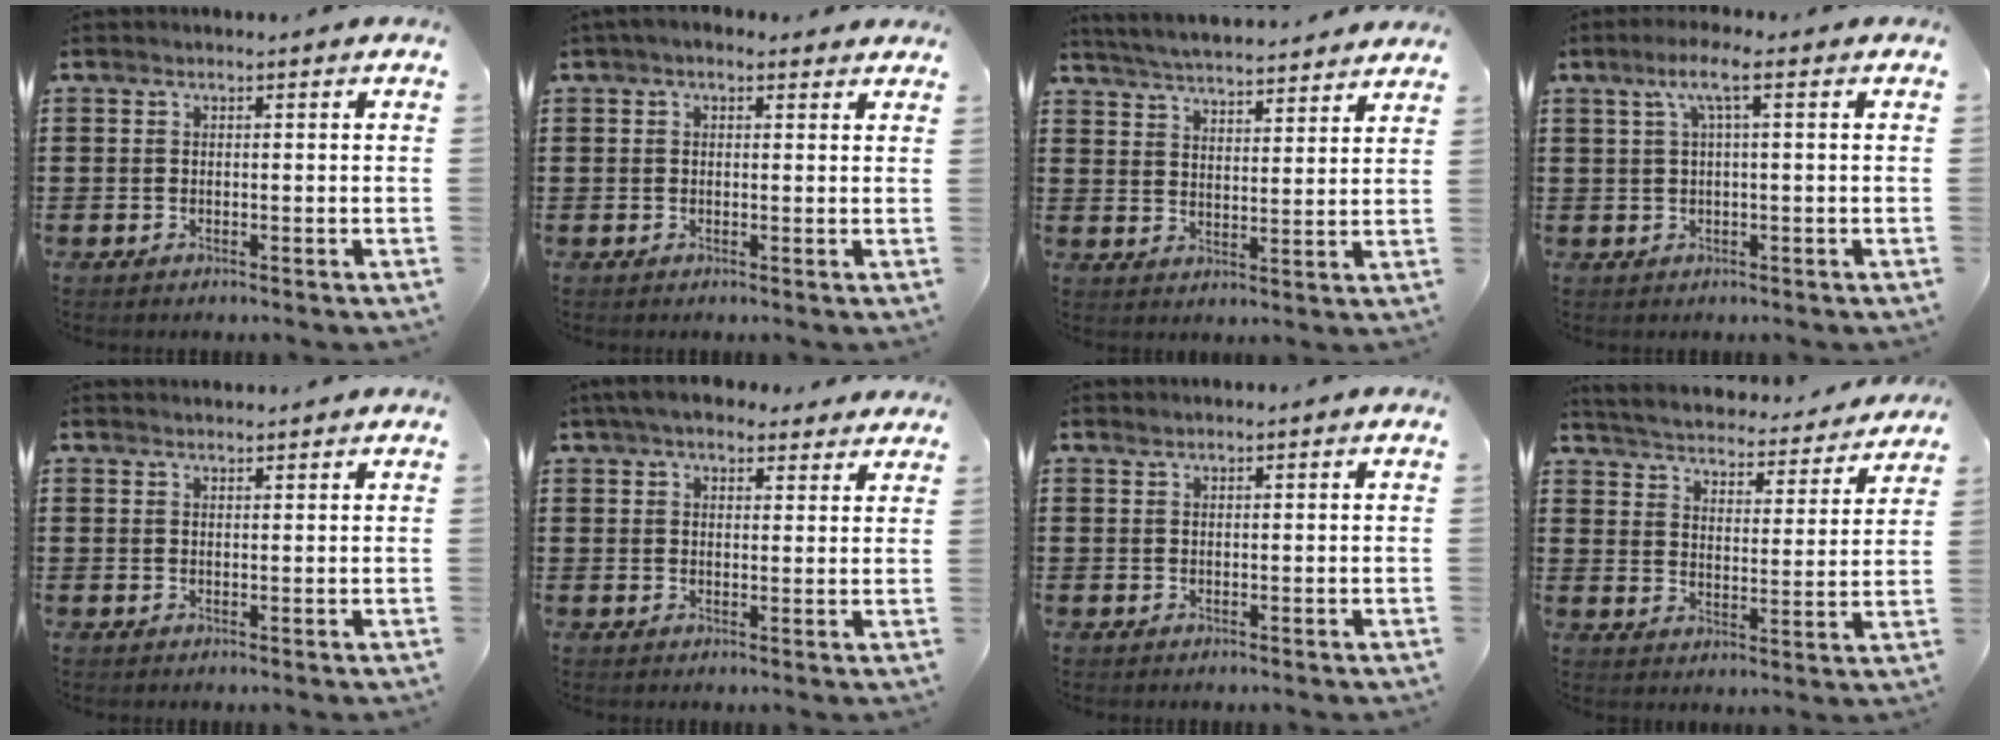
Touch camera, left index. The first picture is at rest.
{"total": 1.7, "force": [1.0, 1.0, 0.9], "torque": [-0.021, 0.008, 0.018]}
{"total": 4.7, "force": [4.6, -0.4, 0.6], "torque": [-0.033, -0.031, 0.078]}
{"total": 4.0, "force": [1.2, 0.3, 3.8], "torque": [-0.076, 0.004, 0.018]}
{"total": 1.3, "force": [1.3, 0.1, 0.1], "torque": [-0.004, 0.000, 0.025]}
{"total": 4.9, "force": [4.3, 1.4, 1.8], "torque": [-0.050, -0.004, 0.080]}
{"total": 0.6, "force": [0.5, 0.2, 0.1], "torque": [-0.004, 0.001, 0.011]}
{"total": 3.6, "force": [3.6, -0.1, 0.2], "torque": [-0.029, -0.036, 0.054]}